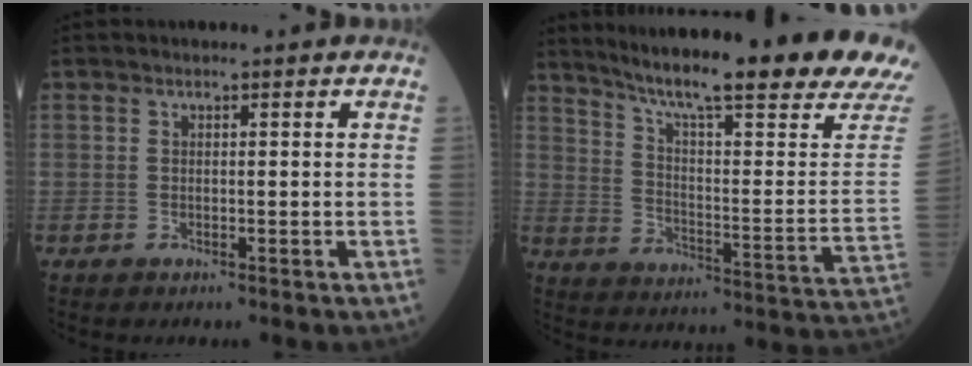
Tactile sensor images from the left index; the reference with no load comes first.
{"total": 26.7, "force": [21.8, 0.0, 15.3], "torque": [-0.237, -0.073, 0.292]}